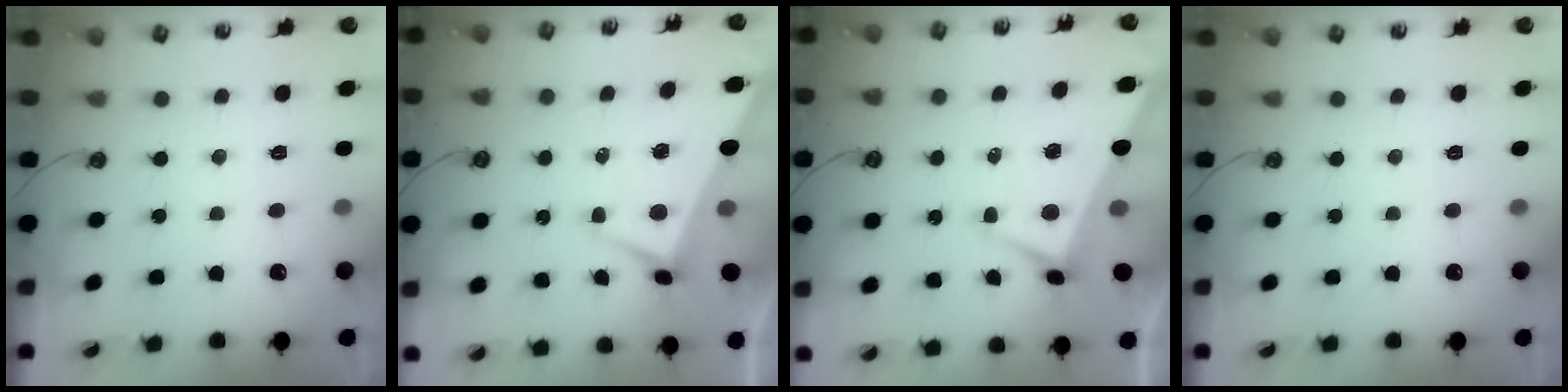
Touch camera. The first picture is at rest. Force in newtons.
{"total": 2.5, "press": 2.4, "slide": 0.9}
{"total": 2.5, "press": 2.4, "slide": 0.9}
{"total": 0.0}